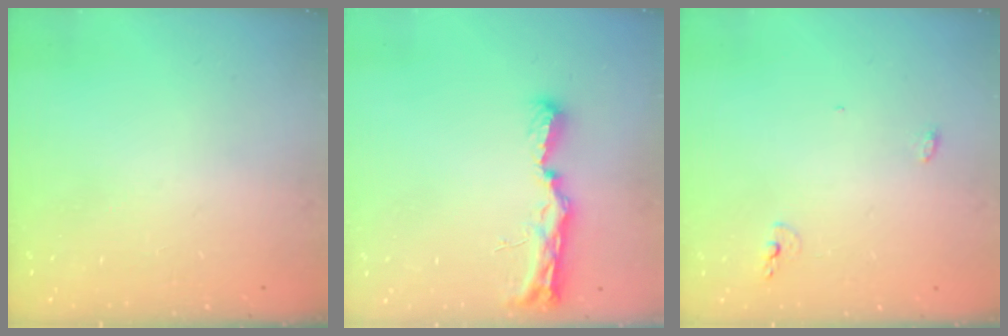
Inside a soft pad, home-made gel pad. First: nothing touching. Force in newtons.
{"total": 11.3, "press": 10.0, "slide": 5.1}
{"total": 4.3, "press": 4.2, "slide": 0.9}